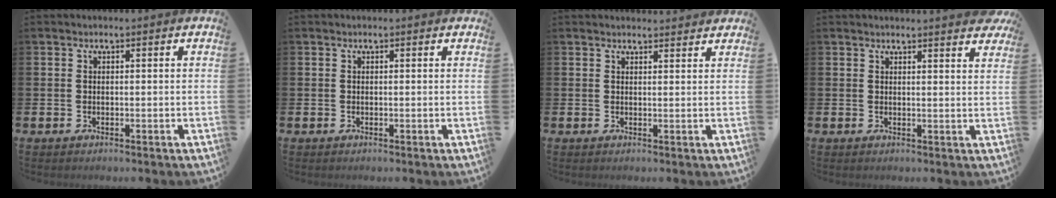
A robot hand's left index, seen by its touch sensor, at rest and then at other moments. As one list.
[{"total": 0.0}, {"total": 1.5, "force": [1.5, 0.2, -0.2], "torque": [0.015, -0.011, 0.024]}, {"total": 2.2, "force": [2.2, -0.2, 0.0], "torque": [0.009, -0.018, 0.038]}]